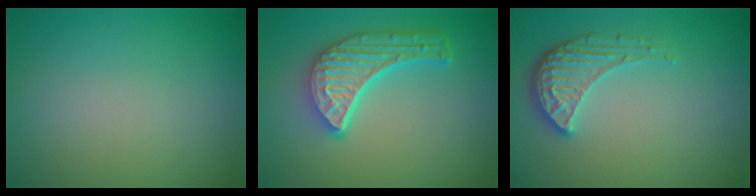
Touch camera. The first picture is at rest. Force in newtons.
{"total": 6.1, "press": 4.5, "slide": 4.1}
{"total": 3.4, "press": 3.2, "slide": 1.3}